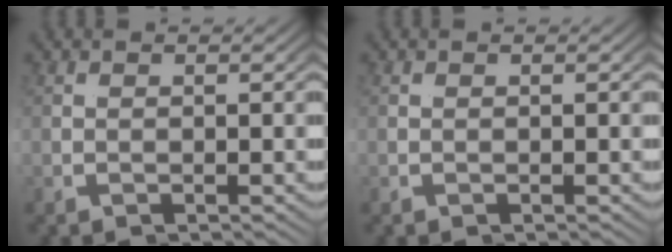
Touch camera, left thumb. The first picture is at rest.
{"total": 0.0}